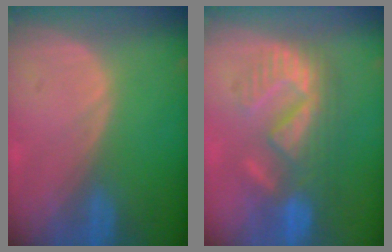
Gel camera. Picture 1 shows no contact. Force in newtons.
{"total": 9.1, "press": 8.9, "slide": 1.9}